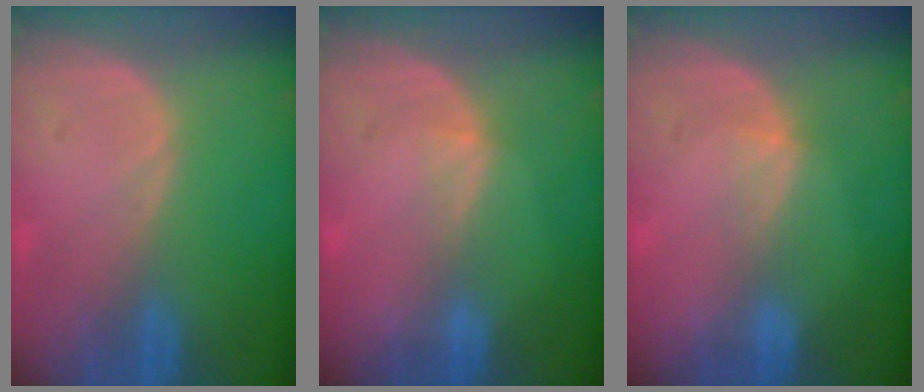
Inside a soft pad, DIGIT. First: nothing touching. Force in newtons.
{"total": 1.7, "press": 1.3, "slide": 1.1}
{"total": 2.1, "press": 1.7, "slide": 1.2}